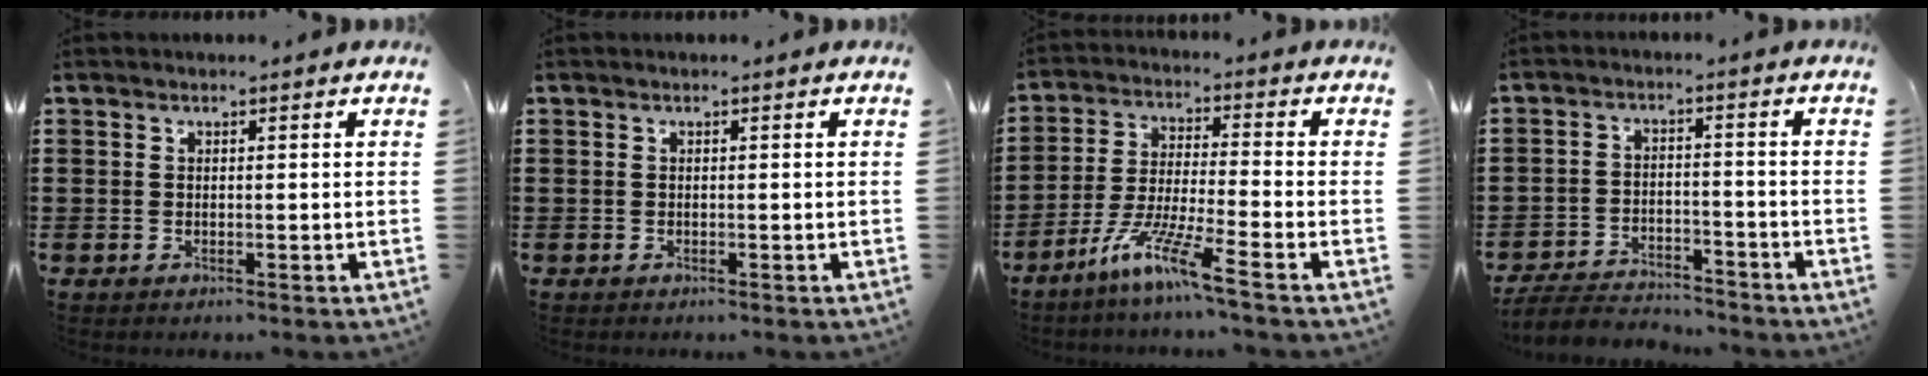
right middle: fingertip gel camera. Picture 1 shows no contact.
{"total": 0.0}
{"total": 8.5, "force": [-6.5, -0.1, 5.6], "torque": [-0.115, -0.011, -0.127]}
{"total": 4.4, "force": [-4.2, 1.0, 0.5], "torque": [-0.017, 0.007, -0.091]}